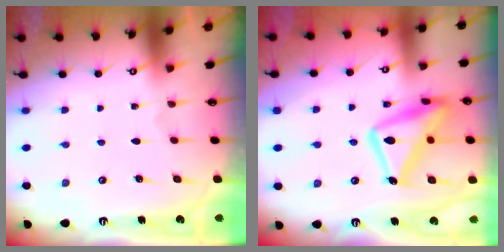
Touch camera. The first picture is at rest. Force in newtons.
{"total": 17.4, "press": 17.3, "slide": 1.3}